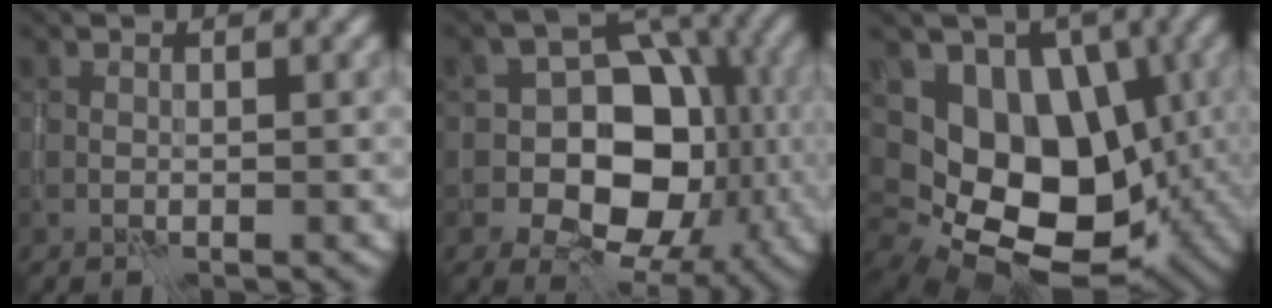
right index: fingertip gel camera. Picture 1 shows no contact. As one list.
[{"total": 11.1, "force": [-1.7, 8.3, 7.2], "torque": [-0.054, 0.015, -0.053]}, {"total": 13.3, "force": [-0.5, 9.9, 9.0], "torque": [-0.120, -0.025, 0.007]}]